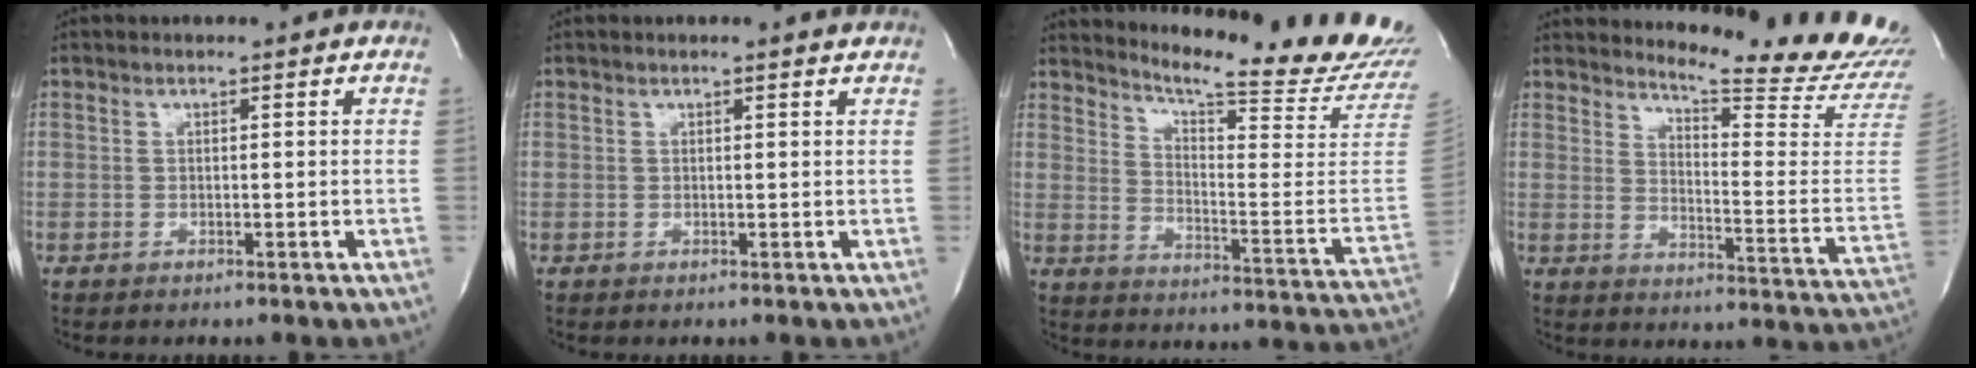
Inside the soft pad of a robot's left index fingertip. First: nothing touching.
{"total": 1.0, "force": [0.9, -0.1, 0.4], "torque": [-0.015, 0.000, 0.008]}
{"total": 22.1, "force": [20.9, 0.0, 7.1], "torque": [-0.122, -0.135, 0.256]}
{"total": 19.0, "force": [18.4, -0.6, 4.4], "torque": [-0.078, -0.156, 0.215]}